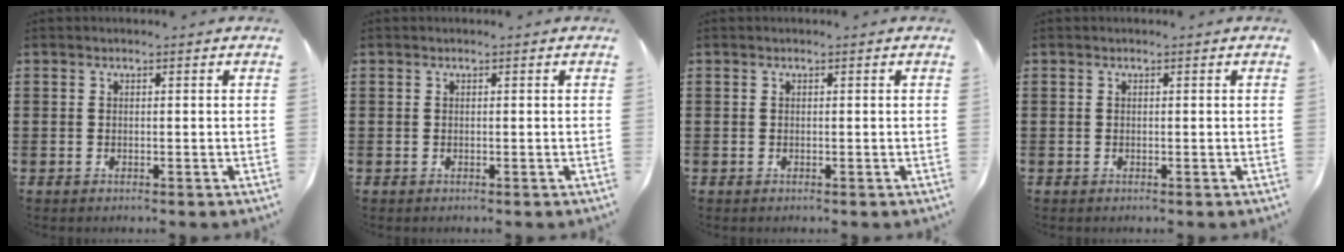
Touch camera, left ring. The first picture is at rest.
{"total": 0.0}
{"total": 0.0}
{"total": 0.0}